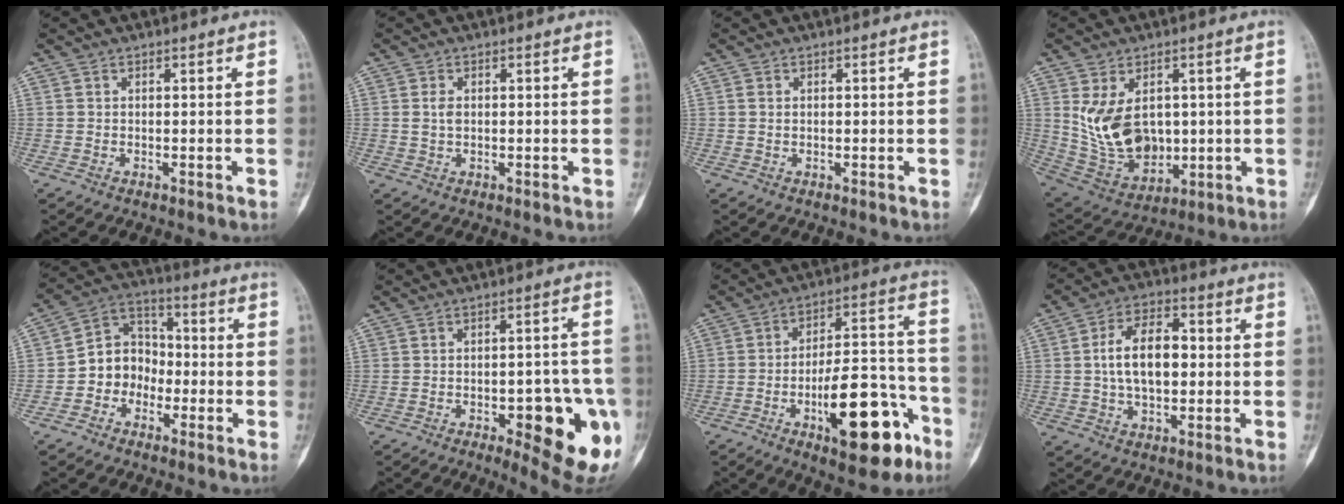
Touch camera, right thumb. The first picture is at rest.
{"total": 1.8, "force": [0.2, 1.1, 1.4], "torque": [-0.028, -0.001, 0.005]}
{"total": 0.6, "force": [0.1, 0.4, 0.4], "torque": [-0.012, 0.001, 0.004]}
{"total": 13.3, "force": [1.8, 9.0, 9.6], "torque": [-0.148, -0.014, 0.062]}
{"total": 9.2, "force": [-2.6, 7.8, 4.0], "torque": [-0.029, 0.046, -0.062]}
{"total": 16.9, "force": [-5.7, 6.0, 14.7], "torque": [-0.134, 0.021, -0.054]}
{"total": 20.0, "force": [-9.0, 7.8, 16.1], "torque": [-0.221, 0.062, -0.128]}
{"total": 11.2, "force": [0.4, 6.5, 9.2], "torque": [-0.148, 0.018, 0.003]}